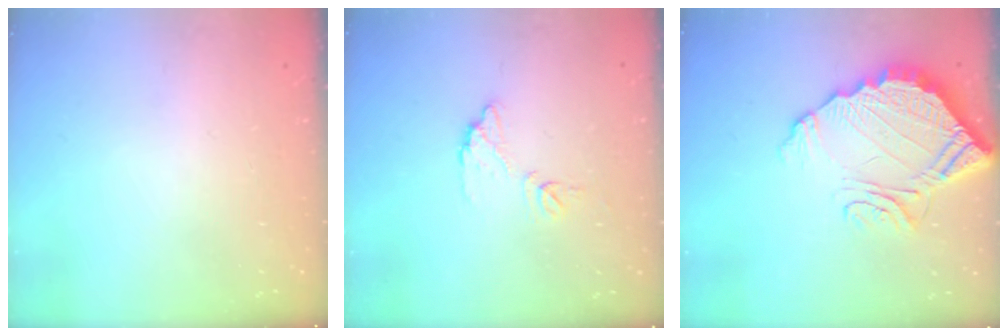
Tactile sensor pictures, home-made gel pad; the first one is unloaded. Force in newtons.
{"total": 7.2, "press": 7.2, "slide": 0.3}
{"total": 15.0, "press": 15.0, "slide": 1.4}